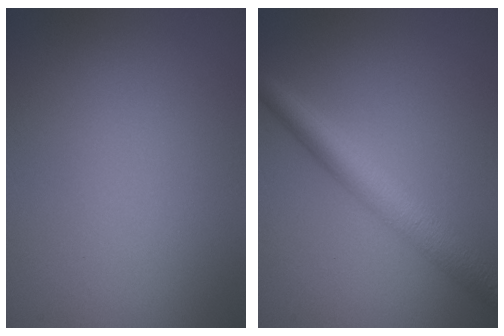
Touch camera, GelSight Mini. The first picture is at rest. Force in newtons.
{"total": 4.9, "press": 4.9, "slide": 0.1}